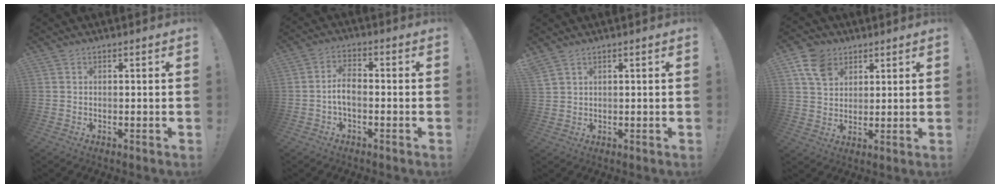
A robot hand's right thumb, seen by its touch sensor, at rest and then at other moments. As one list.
[{"total": 5.7, "force": [-1.3, 2.6, 4.8], "torque": [-0.100, 0.004, -0.022]}, {"total": 2.3, "force": [1.8, 0.7, 1.3], "torque": [-0.030, -0.005, 0.035]}, {"total": 9.7, "force": [5.3, 7.0, 4.2], "torque": [-0.074, -0.017, 0.106]}]